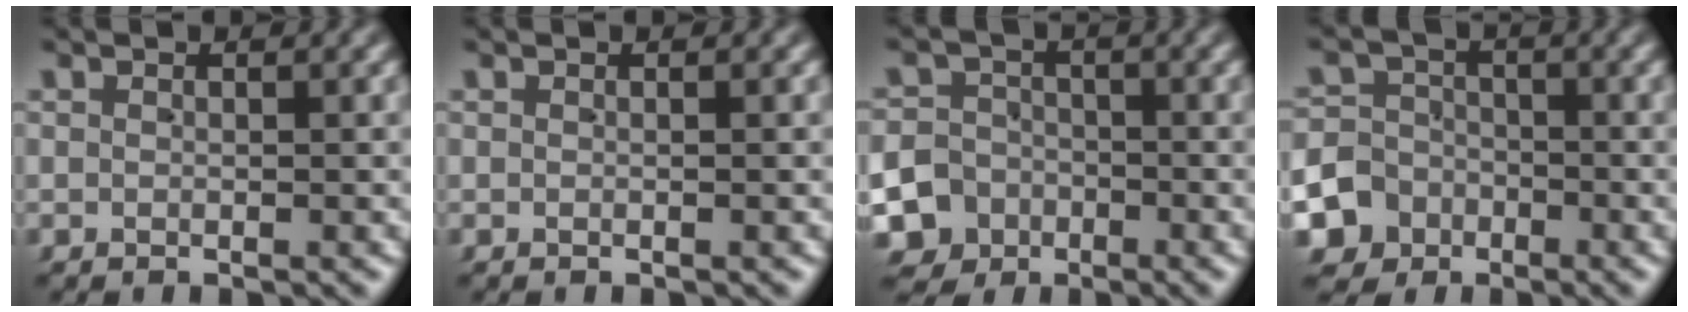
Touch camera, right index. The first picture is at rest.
{"total": 0.0}
{"total": 12.6, "force": [-5.7, 11.0, 2.5], "torque": [-0.063, -0.046, -0.103]}
{"total": 10.4, "force": [-4.8, 9.0, 2.2], "torque": [-0.054, -0.033, -0.087]}